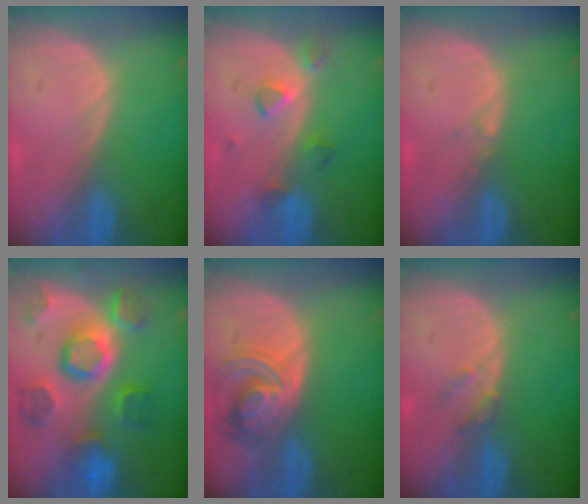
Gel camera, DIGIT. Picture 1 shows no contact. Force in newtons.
{"total": 3.8, "press": 3.7, "slide": 0.8}
{"total": 0.6, "press": 0.5, "slide": 0.4}
{"total": 11.4, "press": 10.1, "slide": 5.2}
{"total": 7.2, "press": 6.8, "slide": 2.5}
{"total": 1.9, "press": 1.9, "slide": 0.1}